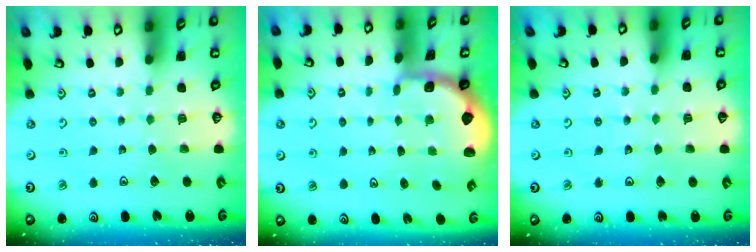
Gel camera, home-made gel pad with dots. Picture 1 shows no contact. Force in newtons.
{"total": 1.2, "press": 1.2, "slide": 0.2}
{"total": 2.7, "press": 2.6, "slide": 0.3}